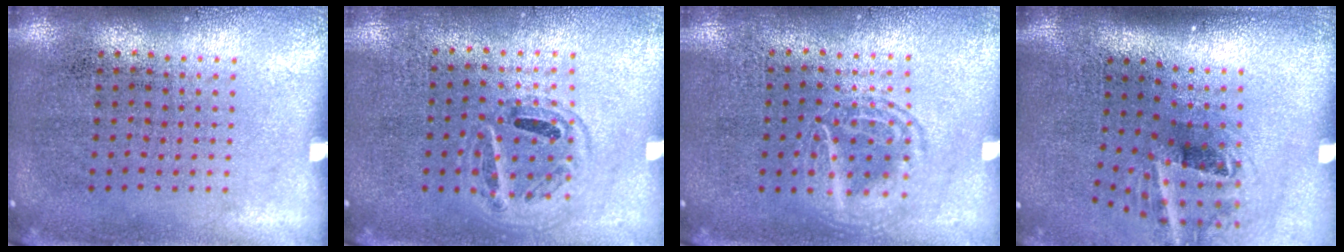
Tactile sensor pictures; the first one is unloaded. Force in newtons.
{"total": 0.9, "press": 0.9, "slide": 0.1}
{"total": 1.3, "press": 1.2, "slide": 0.2}
{"total": 2.2, "press": 1.3, "slide": 1.8}